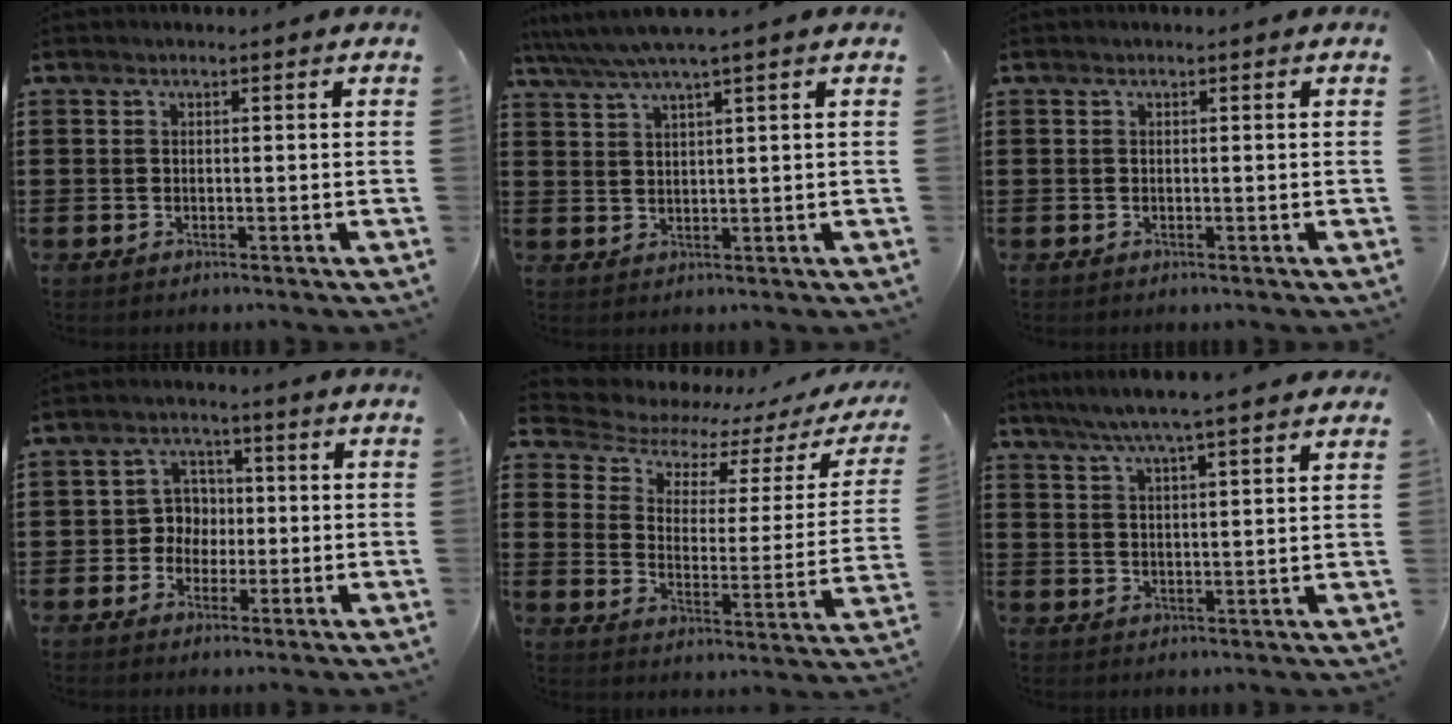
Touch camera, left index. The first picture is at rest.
{"total": 4.0, "force": [2.9, -0.3, 2.8], "torque": [-0.062, -0.008, 0.049]}
{"total": 0.0}
{"total": 4.8, "force": [-0.4, 4.5, 1.6], "torque": [-0.051, 0.013, -0.011]}
{"total": 4.5, "force": [3.8, 2.1, 1.4], "torque": [-0.057, -0.033, 0.060]}
{"total": 5.6, "force": [4.8, -0.1, 3.0], "torque": [-0.072, -0.016, 0.083]}